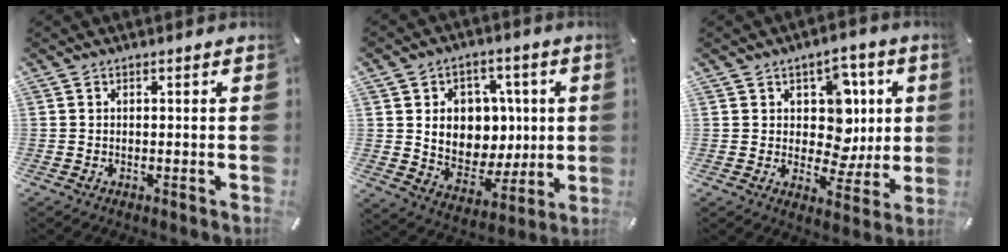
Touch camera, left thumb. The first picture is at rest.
{"total": 11.8, "force": [2.3, 10.5, 4.7], "torque": [-0.062, -0.018, 0.054]}
{"total": 11.2, "force": [2.7, 9.4, 5.4], "torque": [-0.061, -0.024, 0.053]}